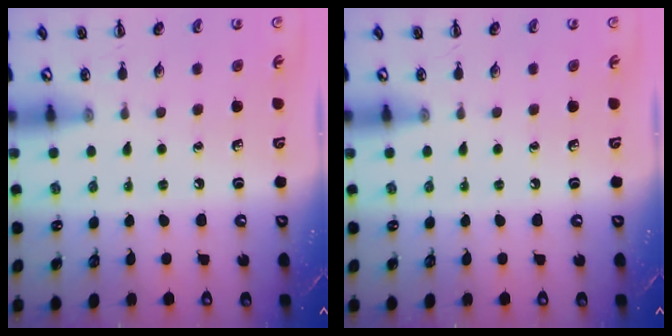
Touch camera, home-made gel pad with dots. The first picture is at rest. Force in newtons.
{"total": 0.0}